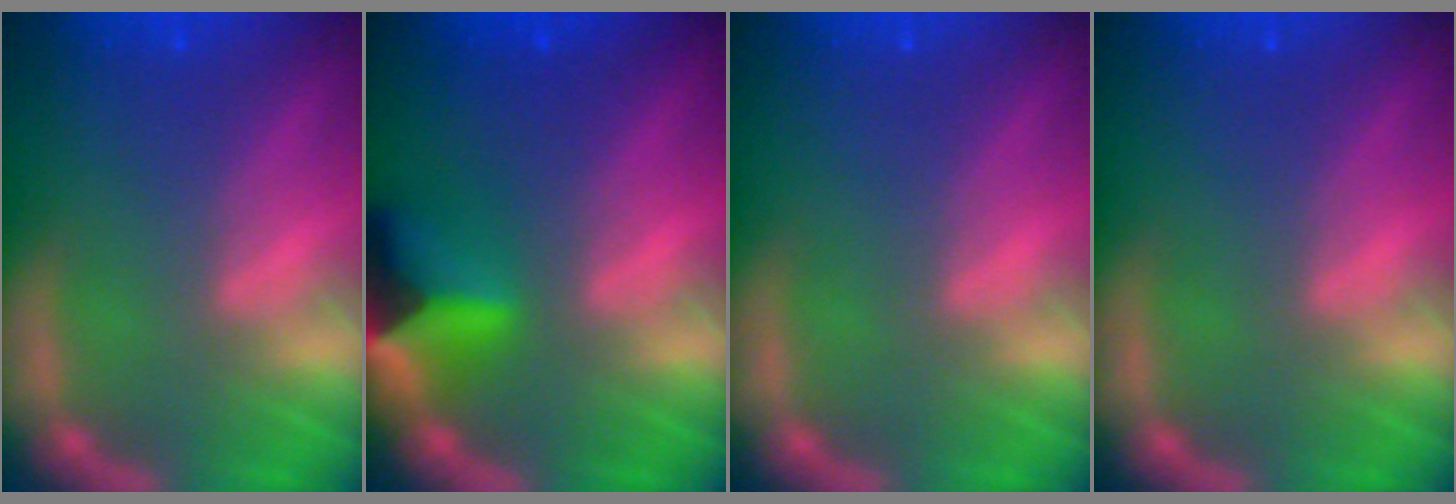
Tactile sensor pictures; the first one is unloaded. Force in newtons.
{"total": 5.9}
{"total": 0.0}
{"total": 0.0}